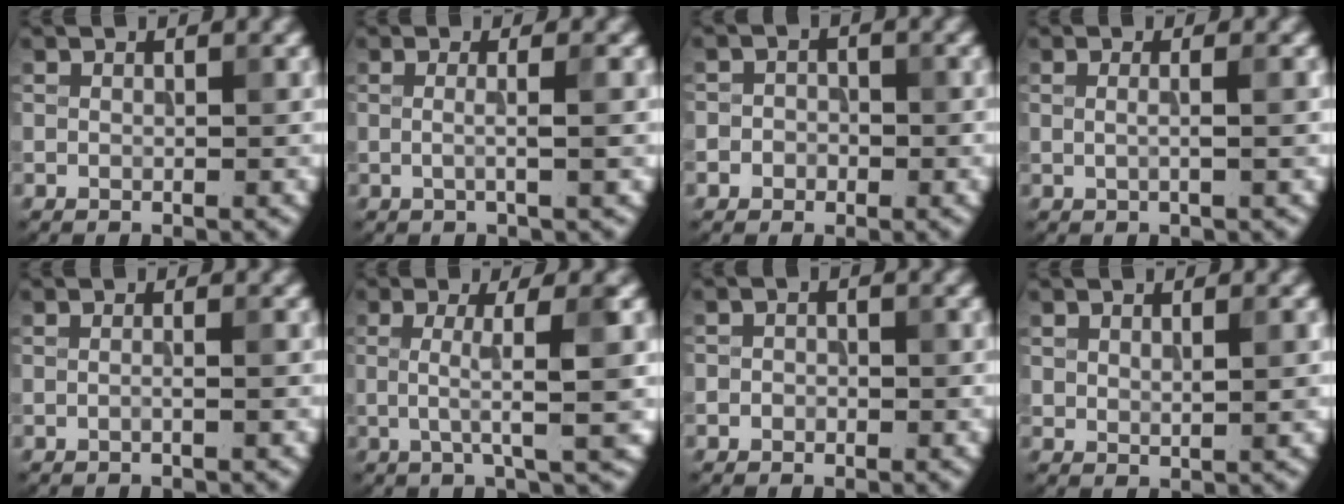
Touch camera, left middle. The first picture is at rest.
{"total": 2.2, "force": [0.0, 0.4, 2.1], "torque": [-0.032, -0.006, -0.009]}
{"total": 1.9, "force": [-0.7, 1.7, 0.5], "torque": [0.012, 0.009, -0.023]}
{"total": 1.9, "force": [0.3, 0.5, 1.8], "torque": [-0.023, -0.003, -0.005]}
{"total": 0.8, "force": [-0.2, -0.1, 0.8], "torque": [-0.020, -0.005, -0.007]}
{"total": 5.0, "force": [0.2, 0.8, 4.9], "torque": [-0.082, 0.002, 0.001]}
{"total": 1.3, "force": [-0.5, 1.1, 0.6], "torque": [0.003, 0.002, -0.012]}
{"total": 1.5, "force": [0.4, 0.6, 1.3], "torque": [-0.026, -0.003, 0.013]}